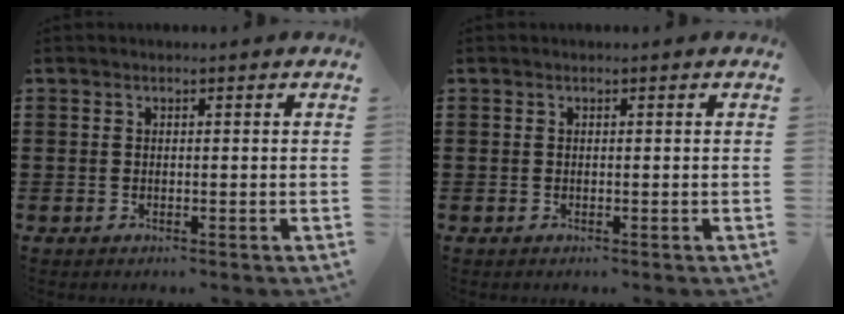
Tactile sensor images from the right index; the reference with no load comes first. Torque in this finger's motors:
{"motor_torque": [-0.23, 1.91, 0.00, 0.00]}